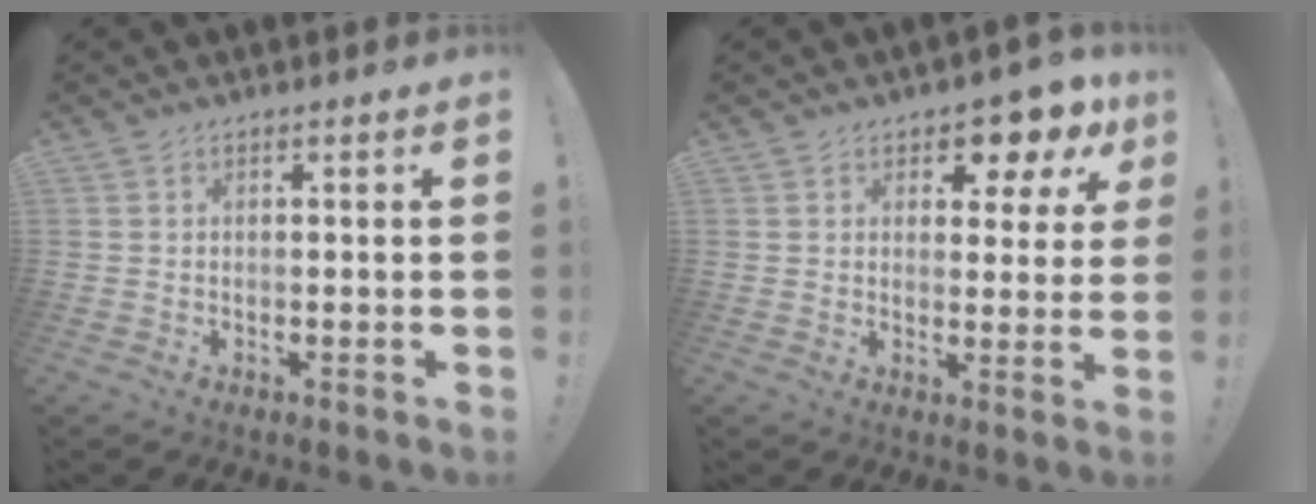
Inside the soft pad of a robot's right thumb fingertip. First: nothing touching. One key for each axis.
{"total": 7.8, "fx": 5.4, "fy": 3.9, "fz": 4.0, "tx": -0.048, "ty": -0.046, "tz": 0.095}